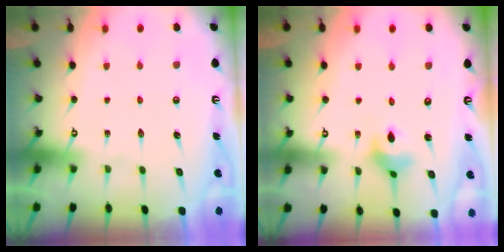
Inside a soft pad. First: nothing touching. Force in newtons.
{"total": 4.3, "press": 4.2, "slide": 0.6}